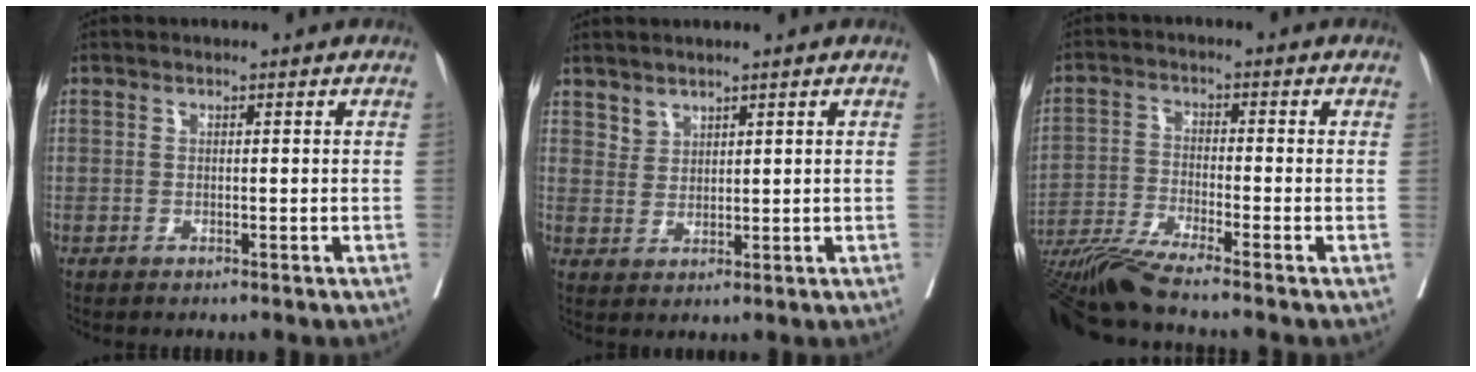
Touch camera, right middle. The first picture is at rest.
{"total": 2.1, "force": [1.9, 1.0, 0.0], "torque": [0.004, -0.001, 0.036]}
{"total": 9.8, "force": [-8.4, -1.5, 4.9], "torque": [-0.084, -0.029, -0.152]}